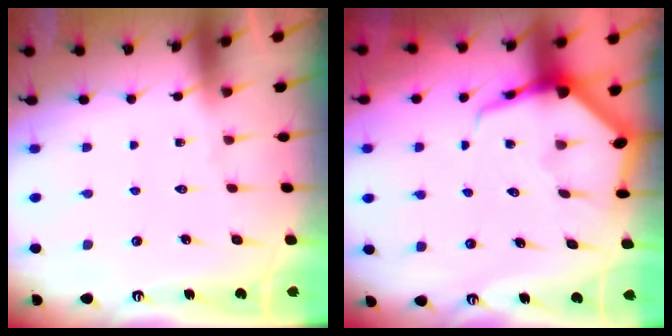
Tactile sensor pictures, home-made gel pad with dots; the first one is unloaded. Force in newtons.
{"total": 7.6, "press": 7.6, "slide": 0.9}